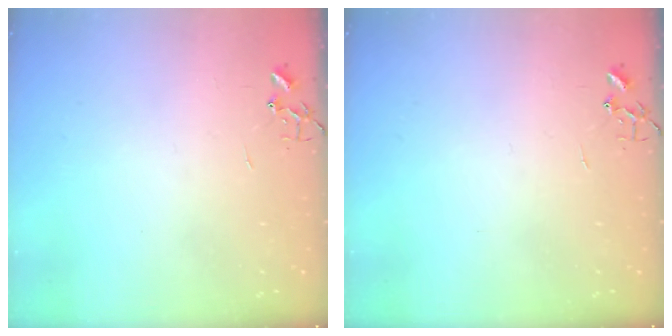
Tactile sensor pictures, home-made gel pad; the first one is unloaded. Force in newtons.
{"total": 0.0}